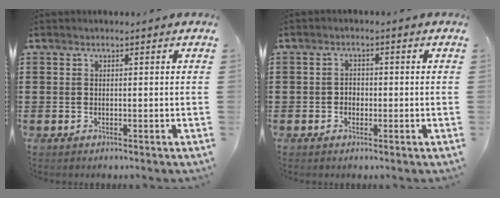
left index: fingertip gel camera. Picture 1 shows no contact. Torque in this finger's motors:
{"motor_torque": [0.08, 0.09, 0.04, 0.01]}